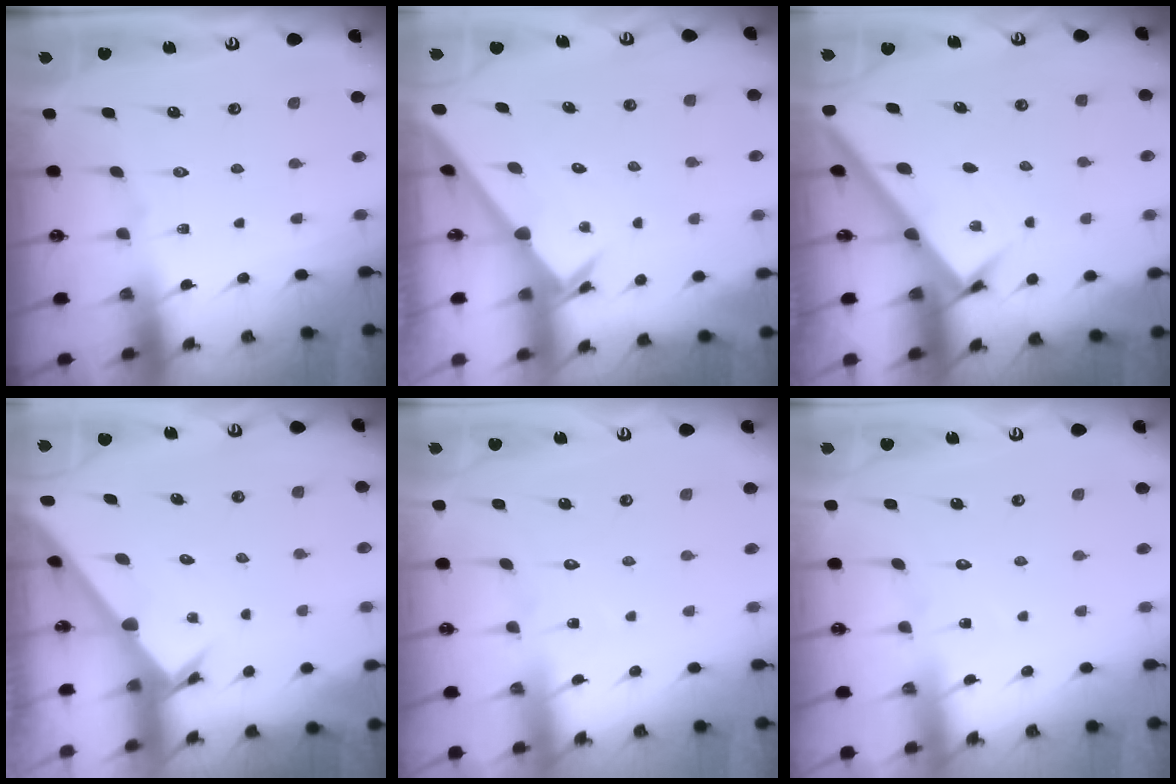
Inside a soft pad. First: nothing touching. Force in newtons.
{"total": 2.5, "press": 2.5, "slide": 0.2}
{"total": 2.6, "press": 2.6, "slide": 0.3}
{"total": 2.4, "press": 2.4, "slide": 0.1}
{"total": 5.9, "press": 5.8, "slide": 0.5}
{"total": 5.9, "press": 5.8, "slide": 0.5}